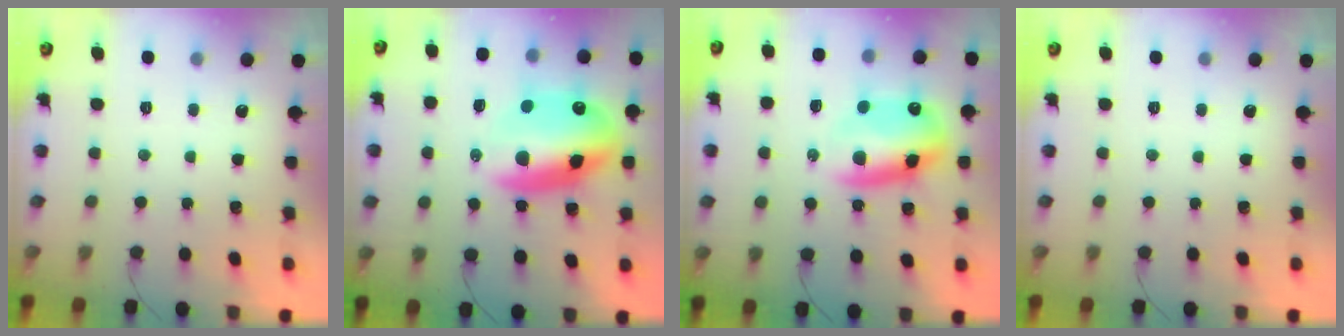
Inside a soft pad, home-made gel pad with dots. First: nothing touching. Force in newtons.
{"total": 17.6, "press": 17.0, "slide": 4.3}
{"total": 11.8, "press": 11.5, "slide": 2.7}
{"total": 0.0}